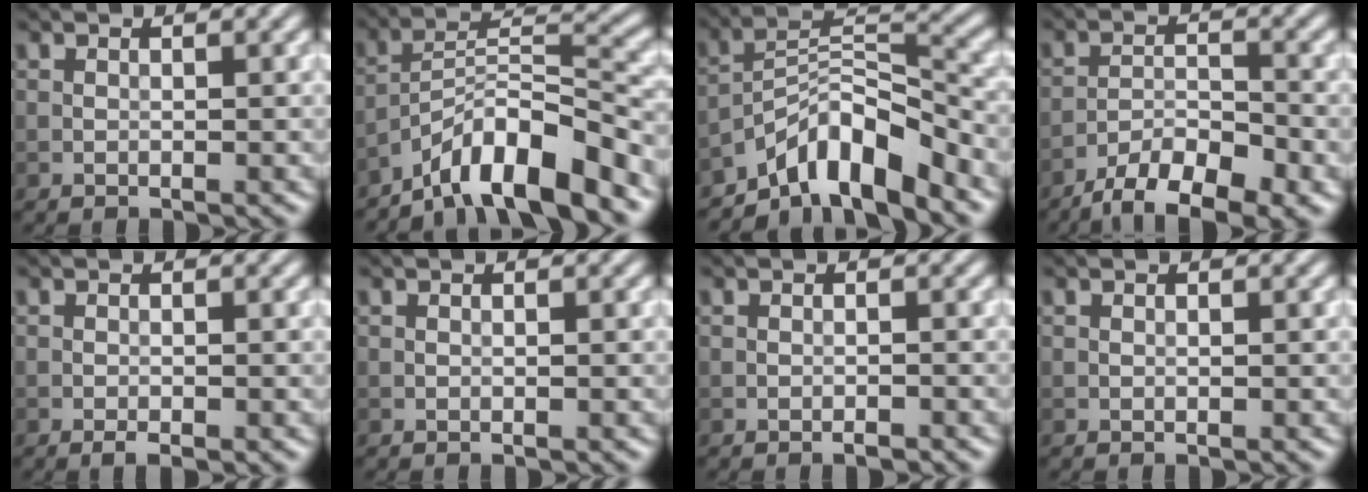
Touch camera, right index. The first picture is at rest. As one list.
[{"total": 9.6, "force": [-7.1, 2.1, 6.0], "torque": [-0.093, 0.011, -0.130]}, {"total": 8.0, "force": [-6.1, 2.2, 4.7], "torque": [-0.066, 0.007, -0.116]}, {"total": 6.8, "force": [-4.8, 2.2, 4.3], "torque": [-0.071, 0.000, -0.085]}, {"total": 1.1, "force": [-0.6, 0.3, 0.8], "torque": [-0.014, -0.001, -0.009]}, {"total": 0.0}, {"total": 0.6, "force": [-0.5, 0.1, 0.3], "torque": [-0.005, 0.002, -0.007]}, {"total": 0.0}]